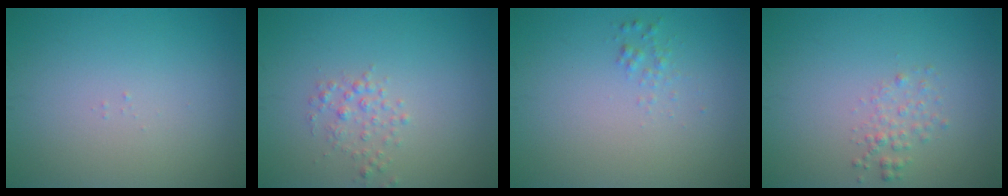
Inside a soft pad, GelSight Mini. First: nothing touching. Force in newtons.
{"total": 1.5, "press": 1.5, "slide": 0.0}
{"total": 0.8, "press": 0.8, "slide": 0.0}
{"total": 1.4, "press": 1.4, "slide": 0.1}